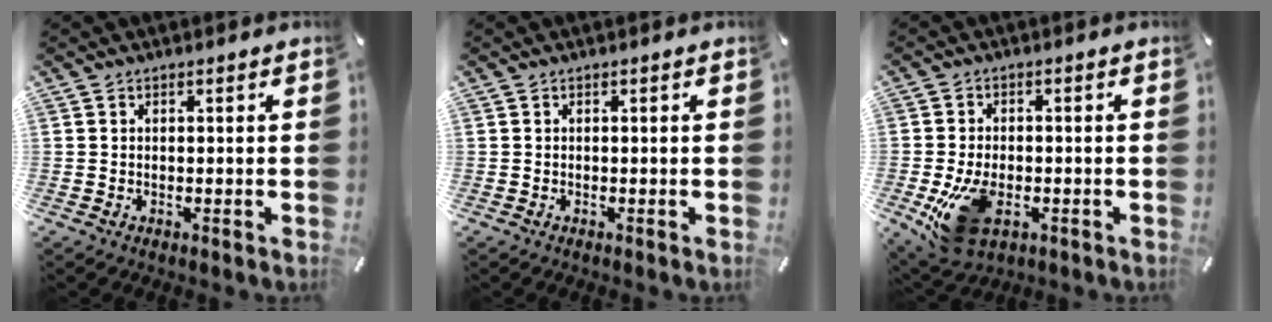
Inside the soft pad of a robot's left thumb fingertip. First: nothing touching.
{"total": 0.0}
{"total": 10.8, "force": [-3.1, 6.8, 7.7], "torque": [-0.155, -0.005, -0.054]}